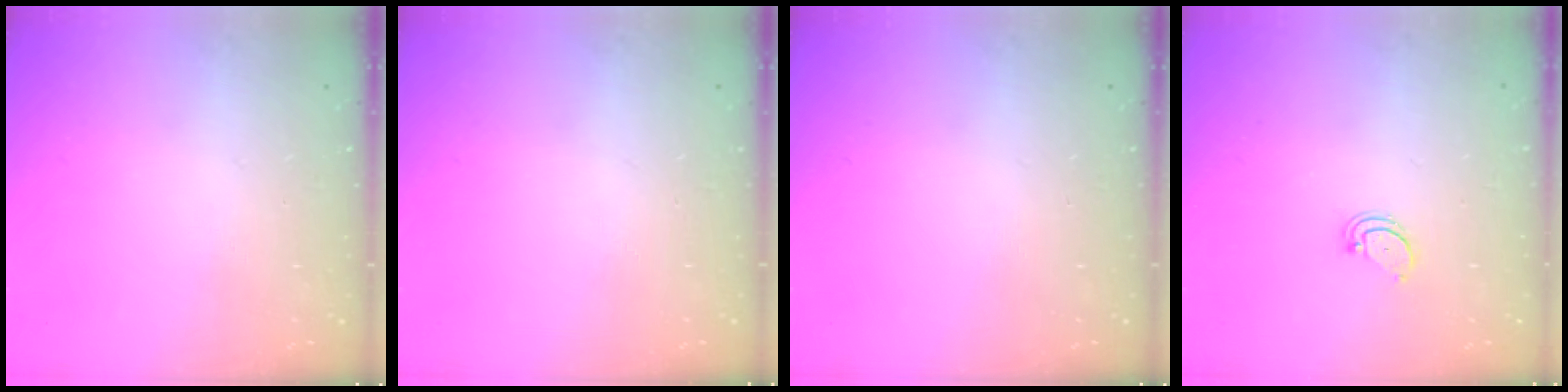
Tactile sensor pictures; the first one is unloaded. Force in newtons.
{"total": 0.0}
{"total": 0.0}
{"total": 1.9, "press": 1.9, "slide": 0.2}